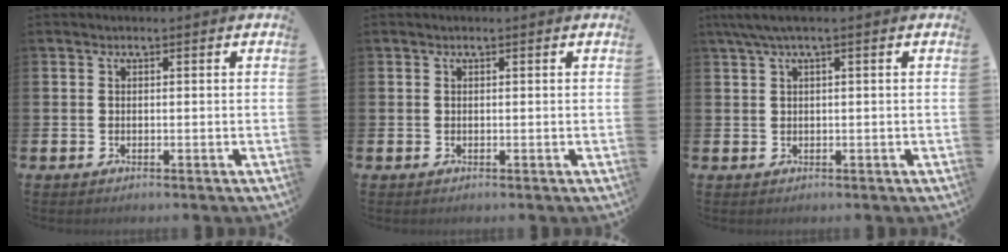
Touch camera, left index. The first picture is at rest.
{"total": 0.0}
{"total": 2.3, "force": [1.1, 0.0, 2.0], "torque": [-0.041, 0.002, 0.021]}